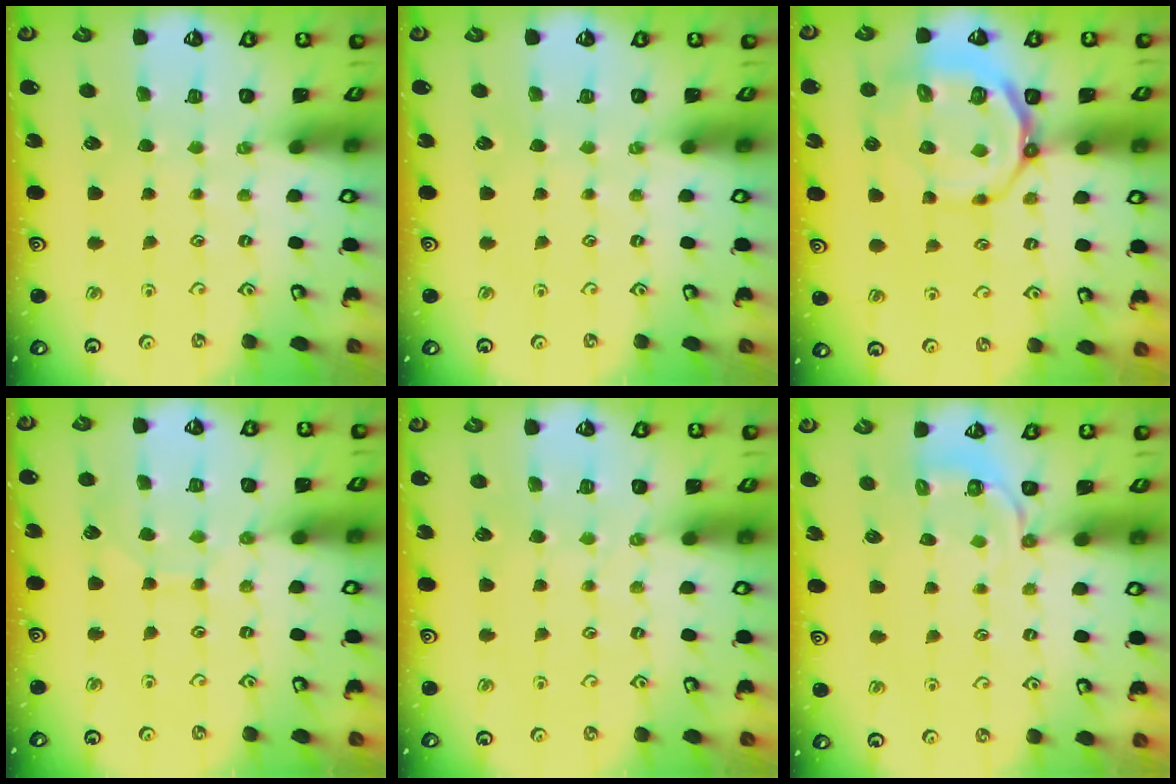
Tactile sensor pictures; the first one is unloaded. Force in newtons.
{"total": 0.0}
{"total": 11.7, "press": 11.4, "slide": 2.9}
{"total": 6.2, "press": 6.2, "slide": 0.2}
{"total": 2.5, "press": 2.4, "slide": 0.4}
{"total": 3.3, "press": 2.8, "slide": 1.7}